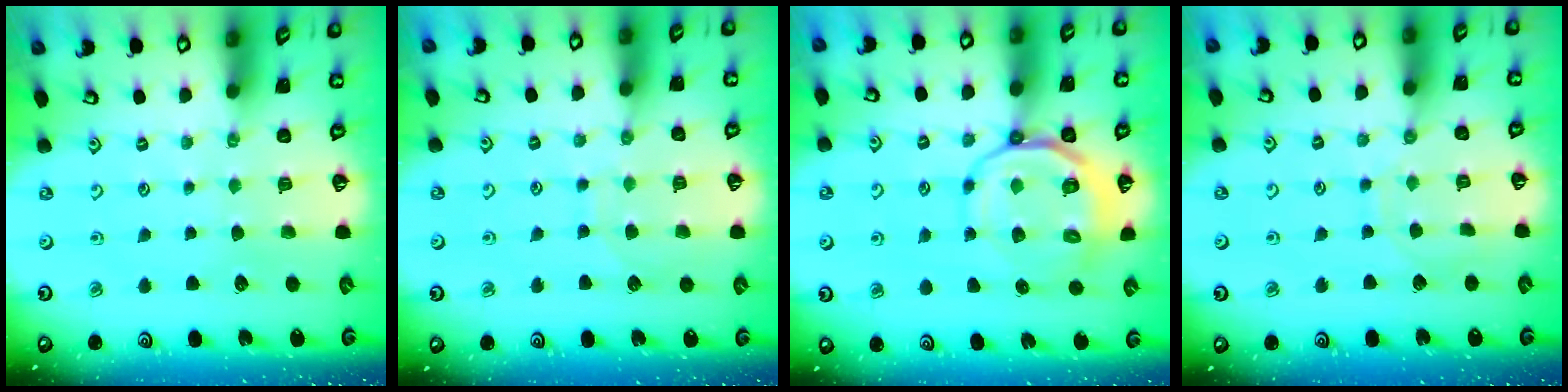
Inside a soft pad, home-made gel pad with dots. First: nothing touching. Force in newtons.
{"total": 6.7, "press": 6.7, "slide": 0.6}
{"total": 11.6, "press": 11.3, "slide": 2.7}
{"total": 6.8, "press": 6.7, "slide": 0.7}